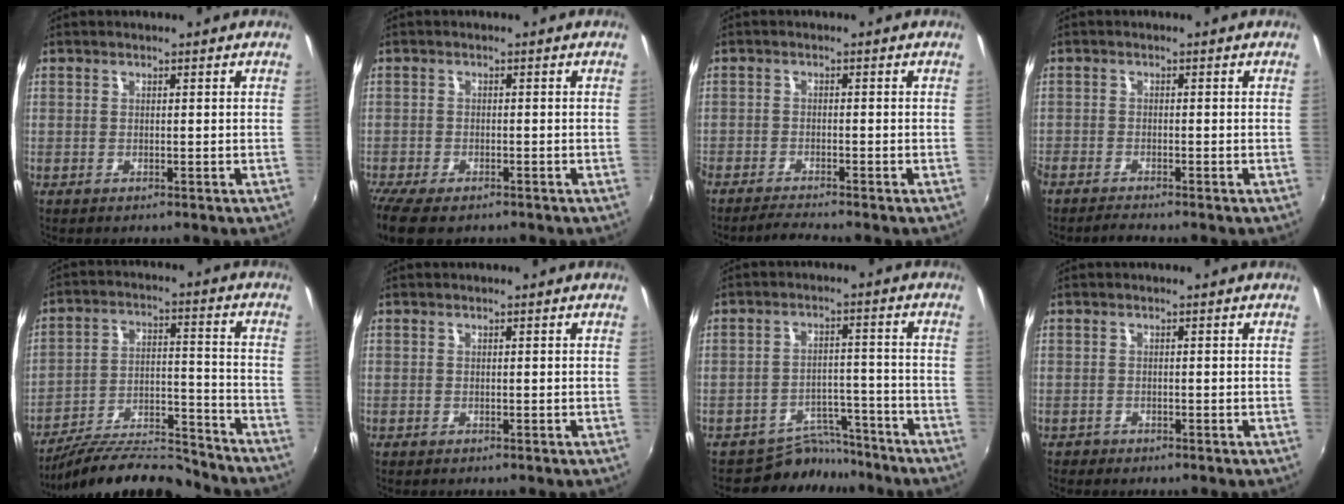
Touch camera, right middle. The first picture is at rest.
{"total": 8.2, "force": [-6.2, 2.6, 4.7], "torque": [-0.116, -0.041, -0.112]}
{"total": 3.3, "force": [-3.1, -0.6, 0.8], "torque": [-0.036, -0.009, -0.061]}
{"total": 2.2, "force": [-2.2, -0.2, 0.5], "torque": [-0.022, -0.011, -0.044]}
{"total": 17.0, "force": [-15.6, 3.3, 5.7], "torque": [-0.108, 0.010, -0.238]}
{"total": 0.0}
{"total": 7.2, "force": [-6.6, 2.7, -0.1], "torque": [-0.004, 0.024, -0.100]}
{"total": 0.8, "force": [-0.6, 0.5, 0.0], "torque": [-0.005, 0.002, -0.010]}